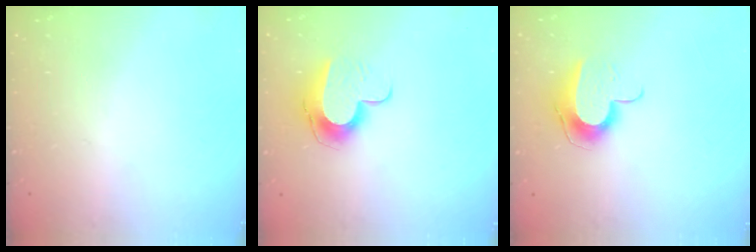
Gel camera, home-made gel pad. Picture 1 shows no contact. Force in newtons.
{"total": 11.4, "press": 11.4, "slide": 0.6}
{"total": 9.8, "press": 9.8, "slide": 0.2}